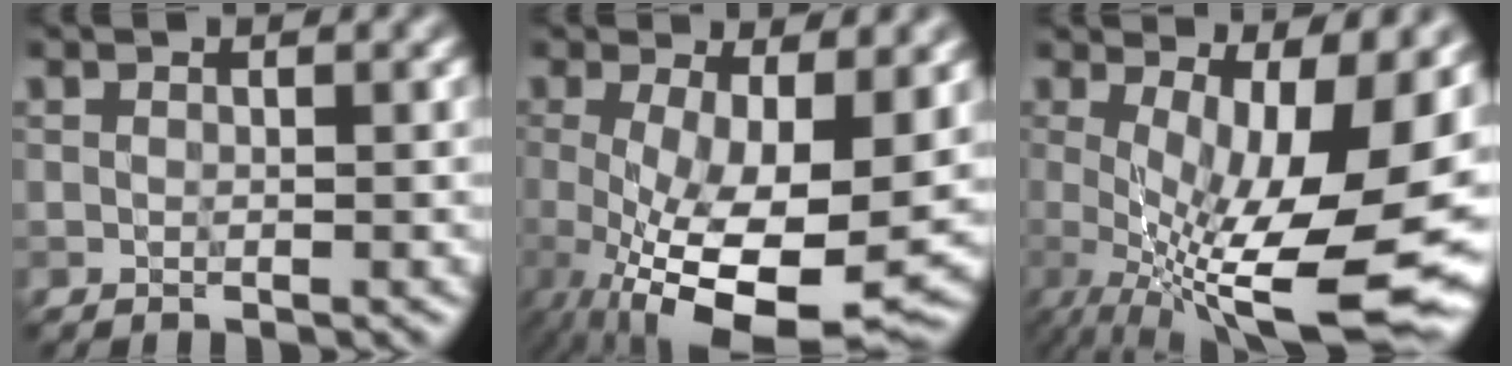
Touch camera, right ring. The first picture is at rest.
{"total": 12.0, "force": [-3.0, 4.0, 10.8], "torque": [-0.180, -0.025, -0.043]}
{"total": 16.1, "force": [-1.4, 5.3, 15.2], "torque": [-0.208, -0.020, -0.004]}